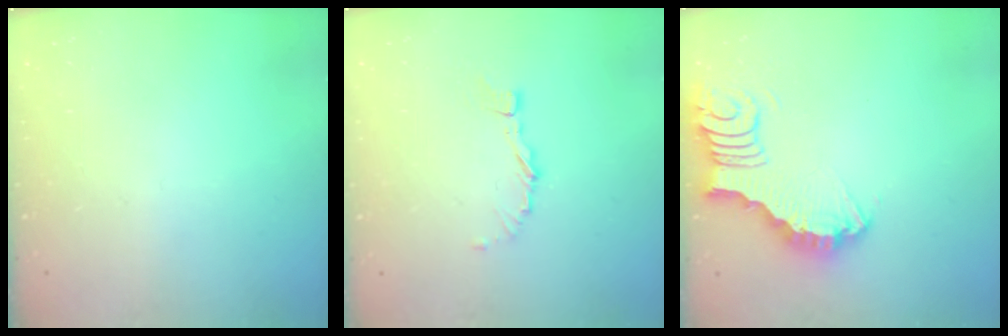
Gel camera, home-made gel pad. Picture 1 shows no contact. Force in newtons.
{"total": 4.0, "press": 4.0, "slide": 0.2}
{"total": 4.9, "press": 4.8, "slide": 0.3}